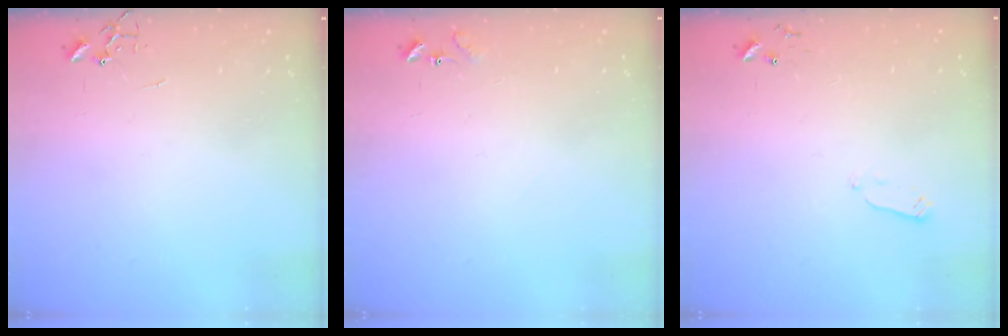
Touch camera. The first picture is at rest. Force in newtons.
{"total": 7.7, "press": 7.6, "slide": 0.6}
{"total": 3.5, "press": 3.4, "slide": 1.0}